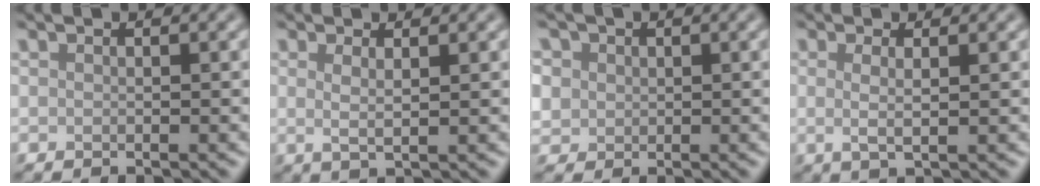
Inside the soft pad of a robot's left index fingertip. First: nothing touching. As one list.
[{"total": 1.7, "force": [0.6, 0.5, 1.5], "torque": [-0.023, -0.003, 0.007]}, {"total": 4.5, "force": [1.6, 3.8, 1.7], "torque": [-0.055, 0.019, 0.020]}, {"total": 2.0, "force": [0.3, 0.6, 1.9], "torque": [-0.031, -0.003, 0.003]}]